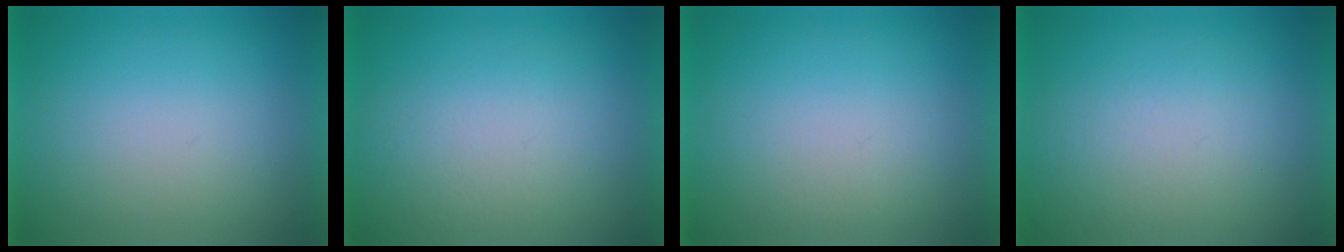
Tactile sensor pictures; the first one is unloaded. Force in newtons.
{"total": 4.7}
{"total": 1.1}
{"total": 4.2}